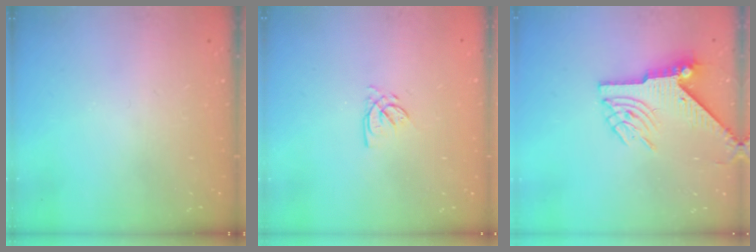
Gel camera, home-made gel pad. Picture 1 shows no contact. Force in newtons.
{"total": 2.5, "press": 2.5, "slide": 0.3}
{"total": 8.2, "press": 8.2, "slide": 0.9}